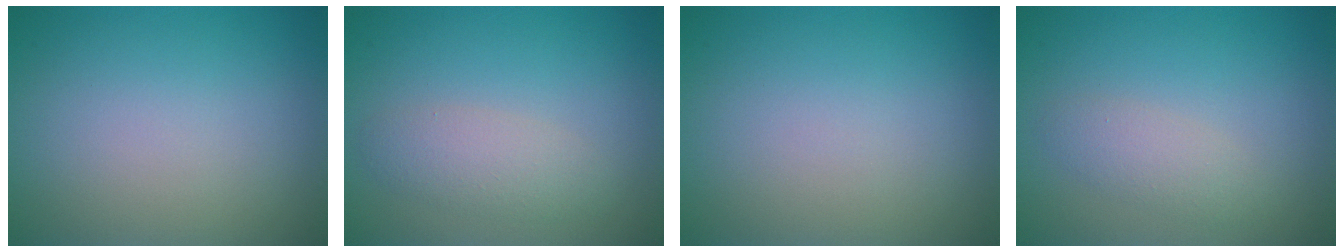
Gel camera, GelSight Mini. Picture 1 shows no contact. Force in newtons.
{"total": 2.4, "press": 2.4, "slide": 0.1}
{"total": 0.0}
{"total": 1.9, "press": 1.9, "slide": 0.0}